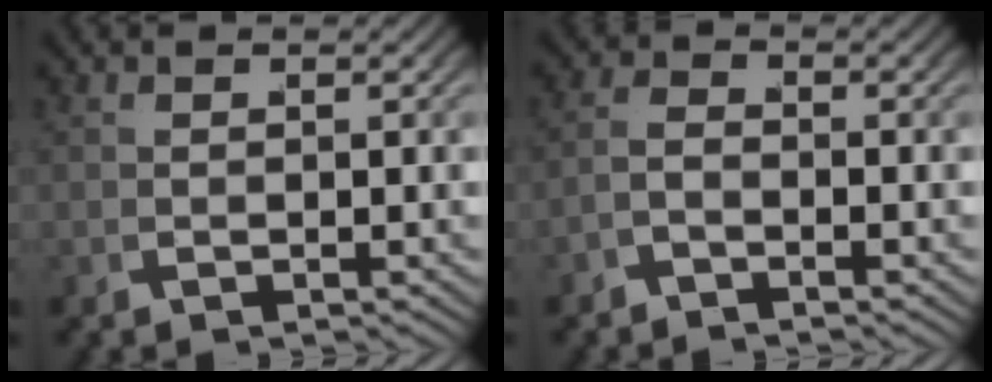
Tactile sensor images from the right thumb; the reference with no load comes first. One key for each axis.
{"total": 1.5, "fx": -1.2, "fy": 0.7, "fz": 0.6, "tx": -0.008, "ty": -0.003, "tz": -0.024}